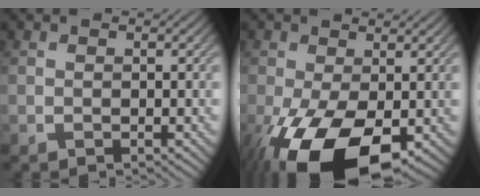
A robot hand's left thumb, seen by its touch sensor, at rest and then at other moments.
{"total": 14.0, "force": [-5.1, 7.3, 10.9], "torque": [-0.224, -0.050, -0.072]}